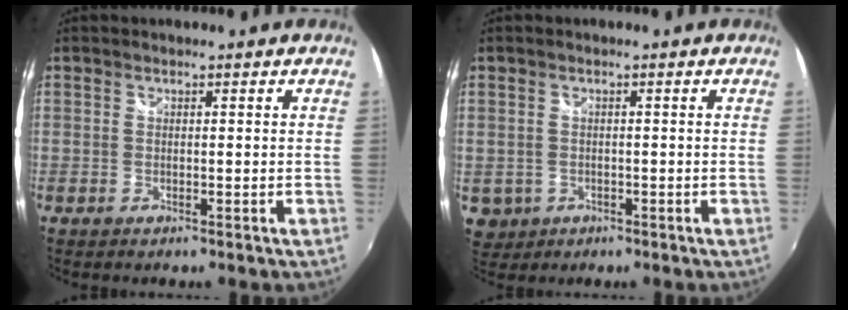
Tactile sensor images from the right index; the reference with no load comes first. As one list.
[{"total": 4.6, "force": [-0.8, 4.3, 1.2], "torque": [-0.033, -0.002, -0.003]}]